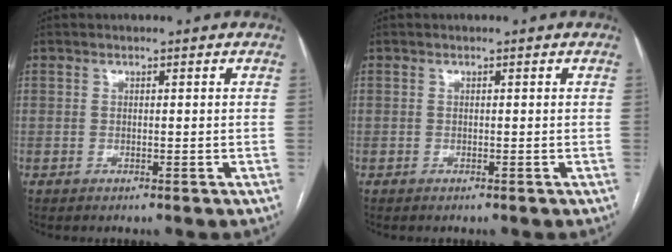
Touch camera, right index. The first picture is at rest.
{"total": 0.0}